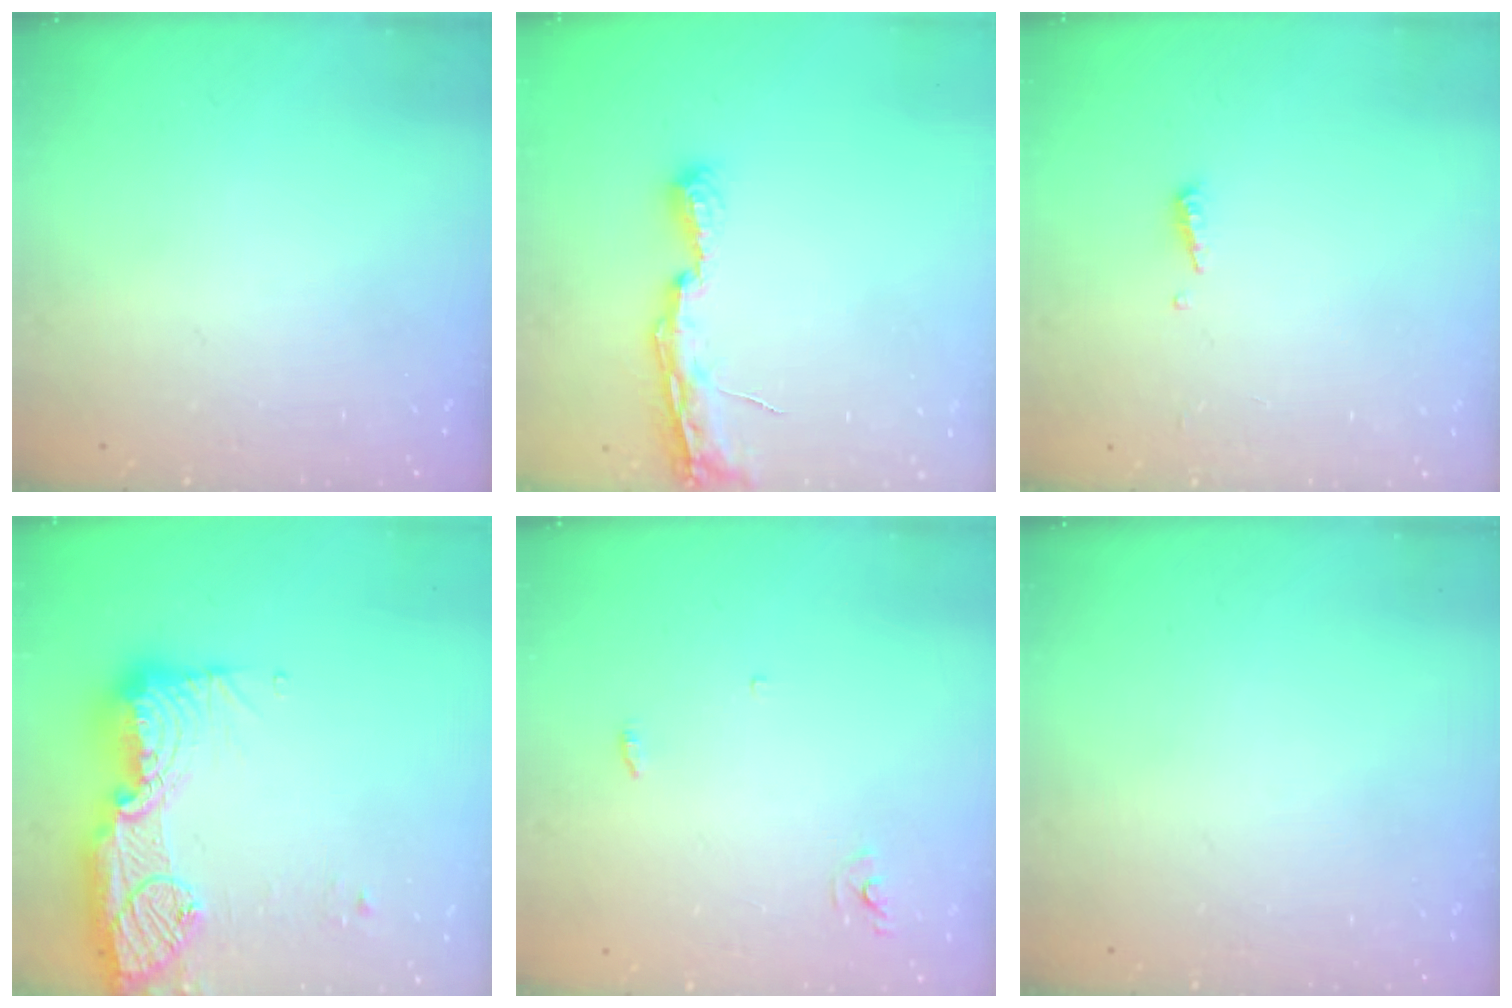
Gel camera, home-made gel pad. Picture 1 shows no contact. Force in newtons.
{"total": 7.6, "press": 7.5, "slide": 0.6}
{"total": 3.7, "press": 3.6, "slide": 0.5}
{"total": 21.5, "press": 20.4, "slide": 6.7}
{"total": 2.9, "press": 2.9, "slide": 0.2}
{"total": 0.0}